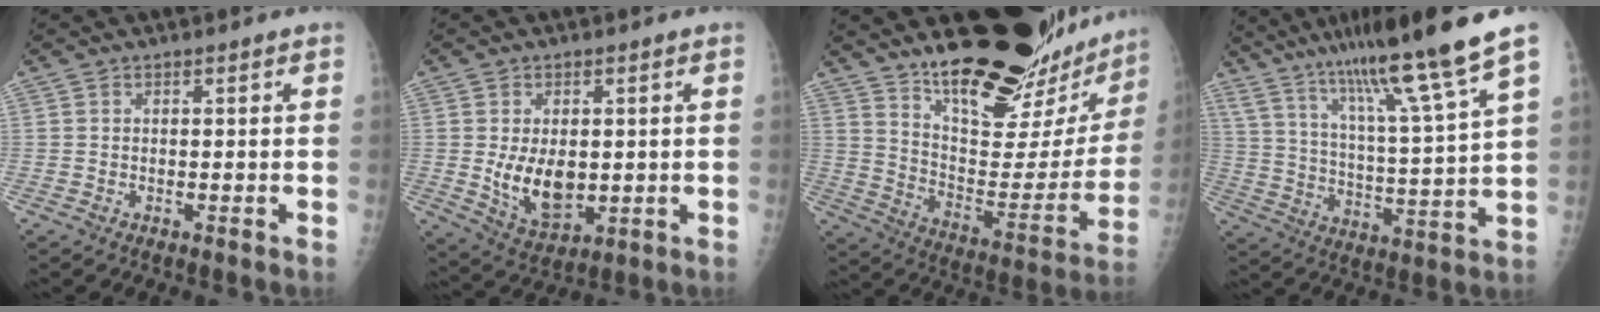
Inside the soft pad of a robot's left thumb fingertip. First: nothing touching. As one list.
[{"total": 9.4, "force": [-0.1, 6.0, 7.2], "torque": [-0.098, -0.018, 0.013]}, {"total": 27.4, "force": [21.8, 8.1, 14.6], "torque": [-0.179, -0.139, 0.316]}, {"total": 18.9, "force": [13.1, 0.2, 13.6], "torque": [-0.209, -0.055, 0.222]}]